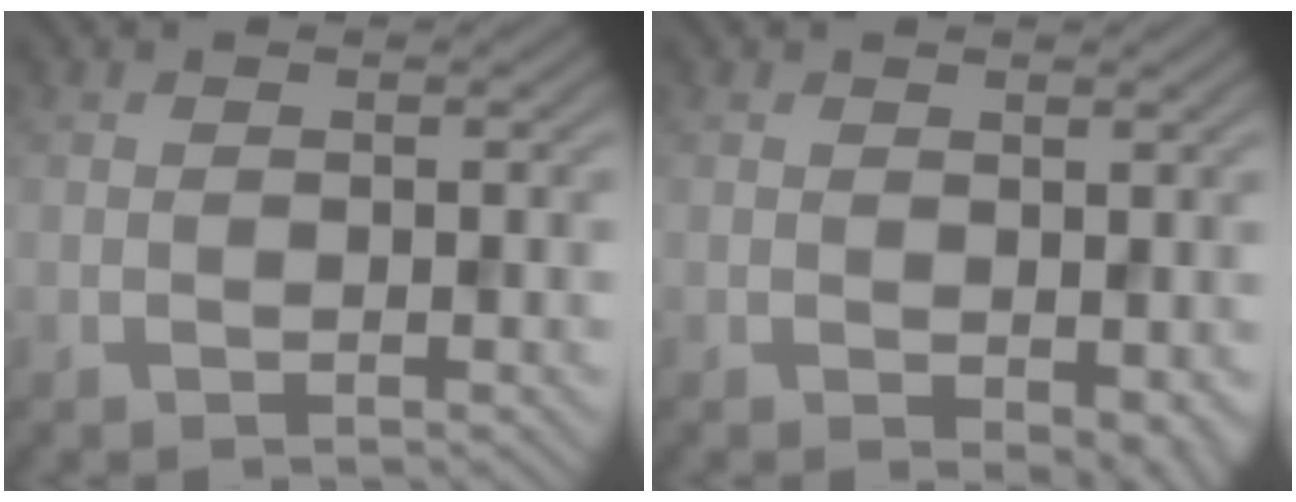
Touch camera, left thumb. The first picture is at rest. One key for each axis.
{"total": 2.8, "fx": -0.5, "fy": 1.6, "fz": 2.2, "tx": -0.029, "ty": -0.011, "tz": -0.002}